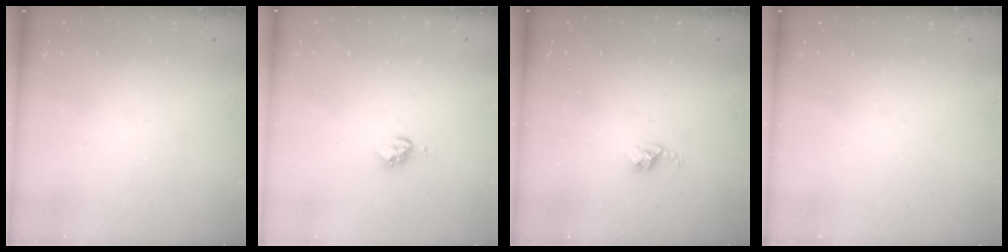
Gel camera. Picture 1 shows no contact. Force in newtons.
{"total": 3.9, "press": 3.8, "slide": 0.4}
{"total": 2.8, "press": 2.7, "slide": 0.4}
{"total": 0.0}